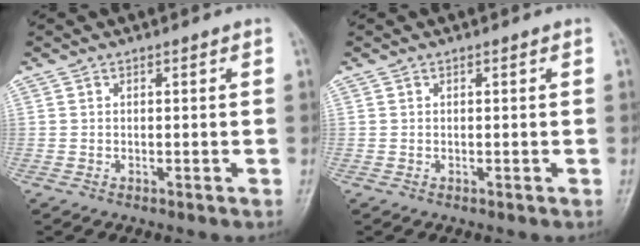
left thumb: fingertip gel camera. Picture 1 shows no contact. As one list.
[{"total": 0.0}]